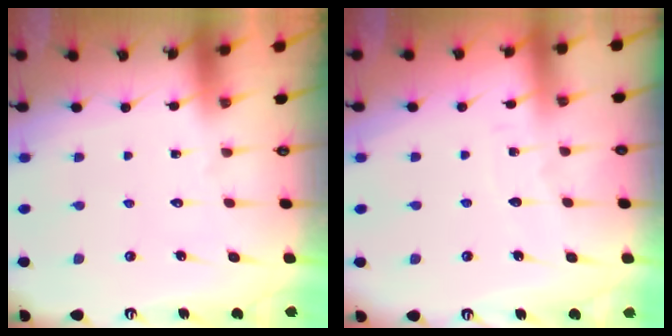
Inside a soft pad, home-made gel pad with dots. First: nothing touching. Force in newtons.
{"total": 2.5, "press": 2.5, "slide": 0.2}